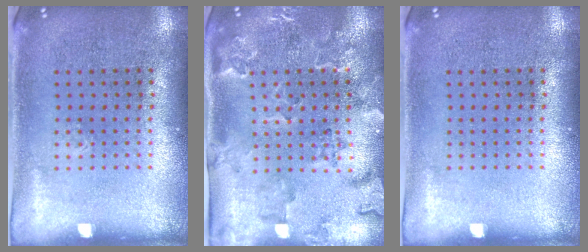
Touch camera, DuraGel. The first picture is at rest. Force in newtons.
{"total": 2.4, "press": 2.2, "slide": 0.8}
{"total": 0.0}